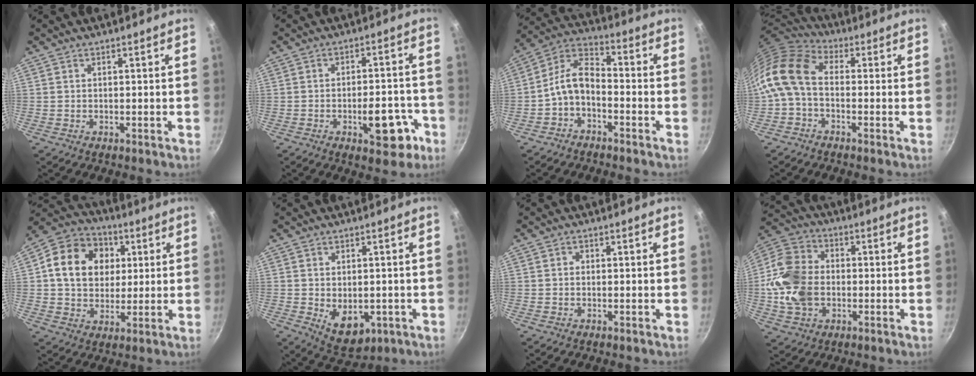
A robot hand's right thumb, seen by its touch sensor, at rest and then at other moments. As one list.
[{"total": 10.2, "force": [-4.3, 4.8, 7.9], "torque": [-0.075, 0.033, -0.050]}, {"total": 8.5, "force": [-3.3, 5.0, 6.0], "torque": [-0.115, 0.054, -0.073]}, {"total": 13.2, "force": [-1.1, 8.8, 9.7], "torque": [-0.201, 0.032, -0.044]}, {"total": 16.3, "force": [3.3, 13.1, 9.0], "torque": [-0.134, 0.013, 0.045]}, {"total": 8.1, "force": [-1.4, 5.4, 5.8], "torque": [-0.067, -0.010, -0.002]}, {"total": 0.8, "force": [0.0, 0.7, 0.3], "torque": [-0.003, 0.004, -0.002]}, {"total": 14.6, "force": [-1.5, 11.1, 9.4], "torque": [-0.168, 0.020, -0.040]}]